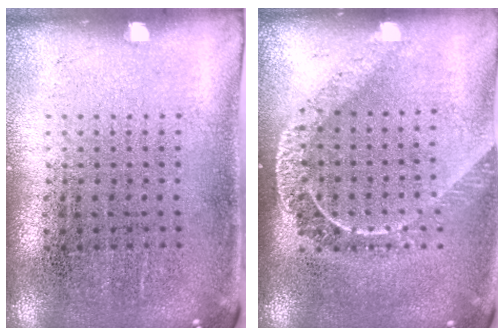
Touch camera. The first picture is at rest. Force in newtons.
{"total": 1.8, "press": 1.4, "slide": 1.0}